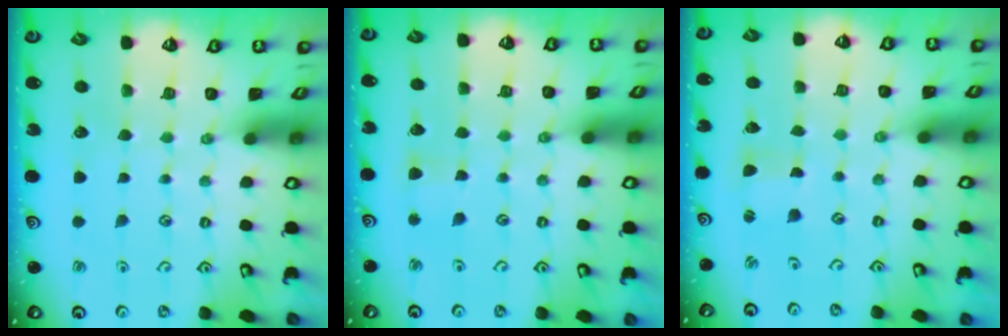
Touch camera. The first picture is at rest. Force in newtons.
{"total": 2.7, "press": 2.7, "slide": 0.4}
{"total": 0.9, "press": 0.9, "slide": 0.2}